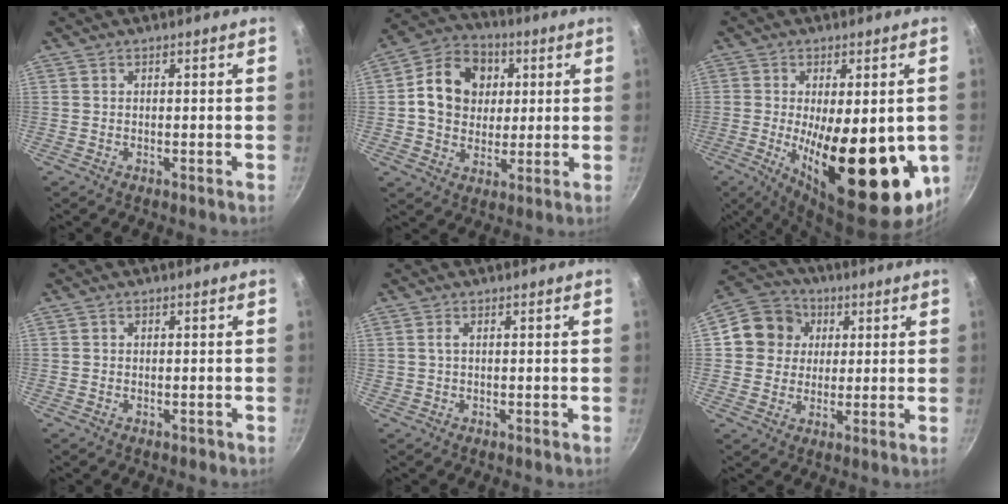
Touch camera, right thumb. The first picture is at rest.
{"total": 14.0, "force": [2.6, 11.5, 7.6], "torque": [-0.104, 0.013, 0.033]}
{"total": 23.8, "force": [-3.5, 9.5, 21.5], "torque": [-0.300, -0.027, -0.038]}
{"total": 0.8, "force": [-0.4, 0.6, 0.2], "torque": [0.000, 0.004, -0.005]}
{"total": 1.0, "force": [0.2, 0.4, 0.9], "torque": [-0.018, 0.002, 0.005]}
{"total": 10.1, "force": [2.4, 9.2, 3.5], "torque": [-0.029, 0.014, 0.028]}